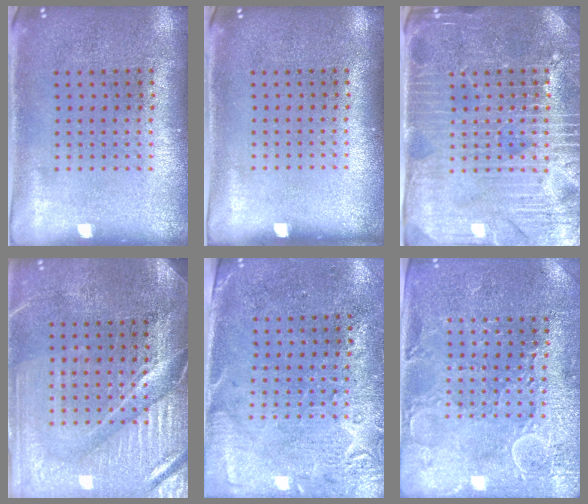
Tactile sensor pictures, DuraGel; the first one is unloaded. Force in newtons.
{"total": 0.0}
{"total": 4.3, "press": 4.1, "slide": 1.3}
{"total": 4.0, "press": 3.8, "slide": 1.5}
{"total": 2.8, "press": 2.4, "slide": 1.4}
{"total": 2.9, "press": 2.9, "slide": 0.4}